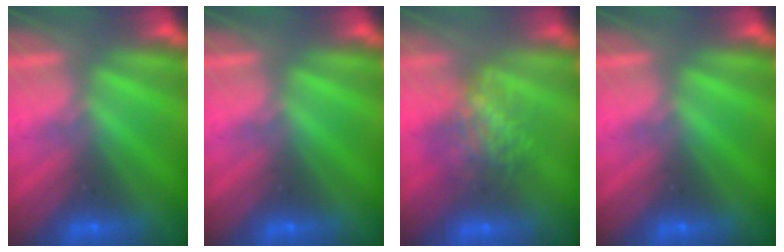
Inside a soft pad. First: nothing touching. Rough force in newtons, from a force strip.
{"total": 0.0}
{"total": 8.8}
{"total": 0.0}